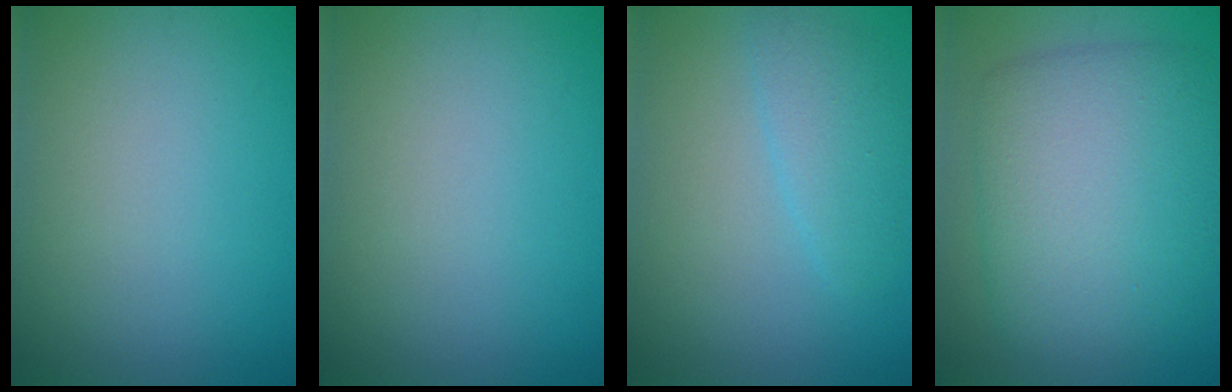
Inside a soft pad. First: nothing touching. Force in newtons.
{"total": 0.0}
{"total": 2.7, "press": 2.7, "slide": 0.1}
{"total": 9.2, "press": 9.2, "slide": 0.2}